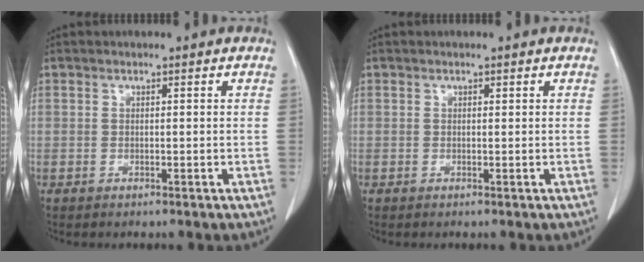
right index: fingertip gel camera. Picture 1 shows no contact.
{"total": 0.0}